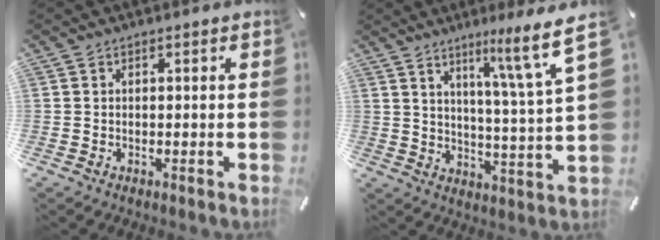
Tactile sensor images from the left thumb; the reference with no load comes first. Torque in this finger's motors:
{"motor_torque": [0.81, -0.51, 0.43, -0.17, 0.09]}